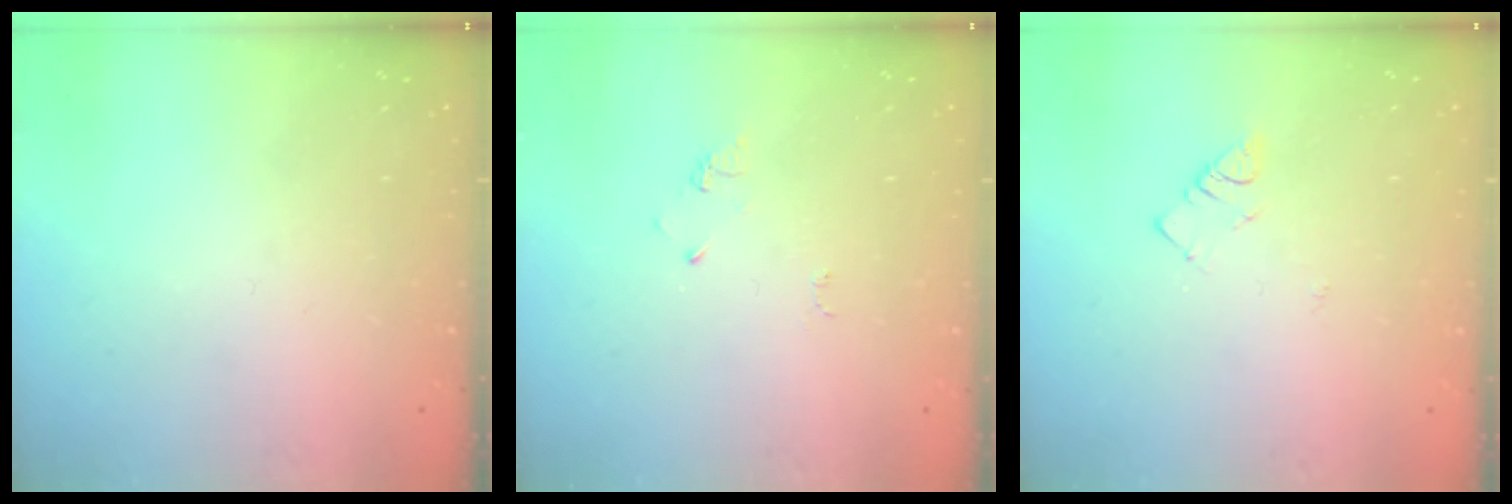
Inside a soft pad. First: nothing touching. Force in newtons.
{"total": 2.6, "press": 2.6, "slide": 0.4}
{"total": 2.8, "press": 2.7, "slide": 0.4}